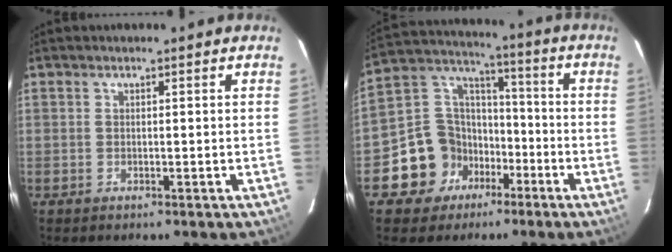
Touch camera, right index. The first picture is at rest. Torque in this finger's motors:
{"motor_torque": [0.17, -0.30, -0.05, -0.10]}